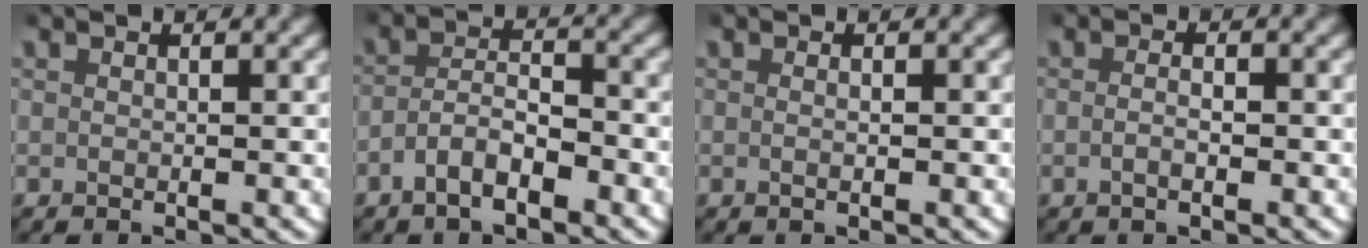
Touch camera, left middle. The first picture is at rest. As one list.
[{"total": 3.5, "force": [-2.4, 1.7, 2.0], "torque": [-0.029, 0.001, -0.049]}, {"total": 0.6, "force": [-0.2, -0.1, 0.6], "torque": [-0.014, -0.002, -0.003]}, {"total": 1.4, "force": [-0.7, 0.2, 1.2], "torque": [-0.023, -0.003, -0.012]}]